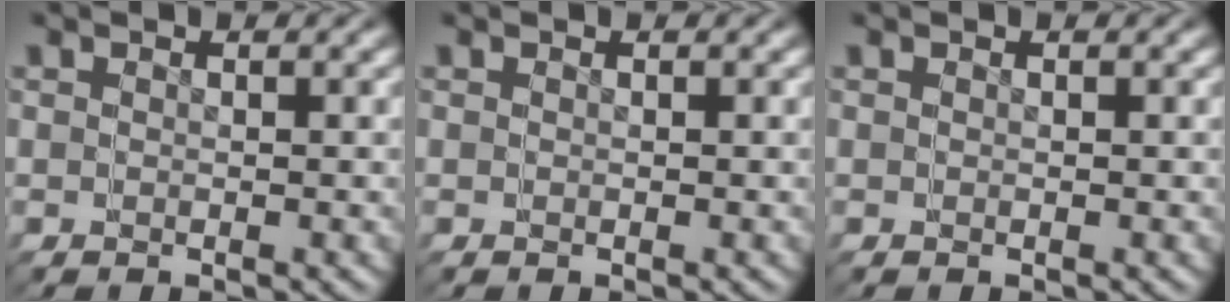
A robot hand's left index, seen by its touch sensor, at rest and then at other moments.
{"total": 0.0}
{"total": 0.0}